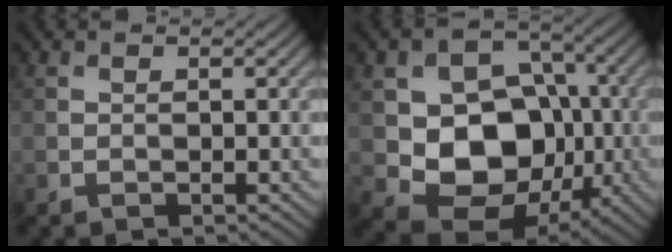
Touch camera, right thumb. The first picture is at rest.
{"total": 11.8, "force": [-1.2, 9.3, 7.3], "torque": [-0.132, -0.017, -0.024]}